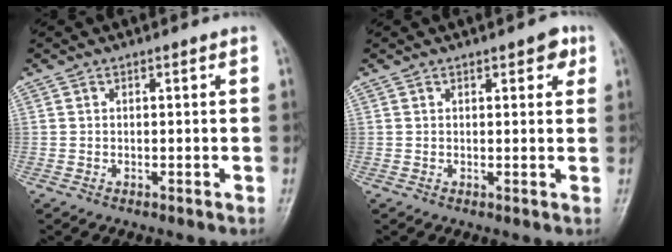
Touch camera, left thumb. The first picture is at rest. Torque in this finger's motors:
{"motor_torque": [-0.21, -0.14, 0.01, 0.29, 0.03]}